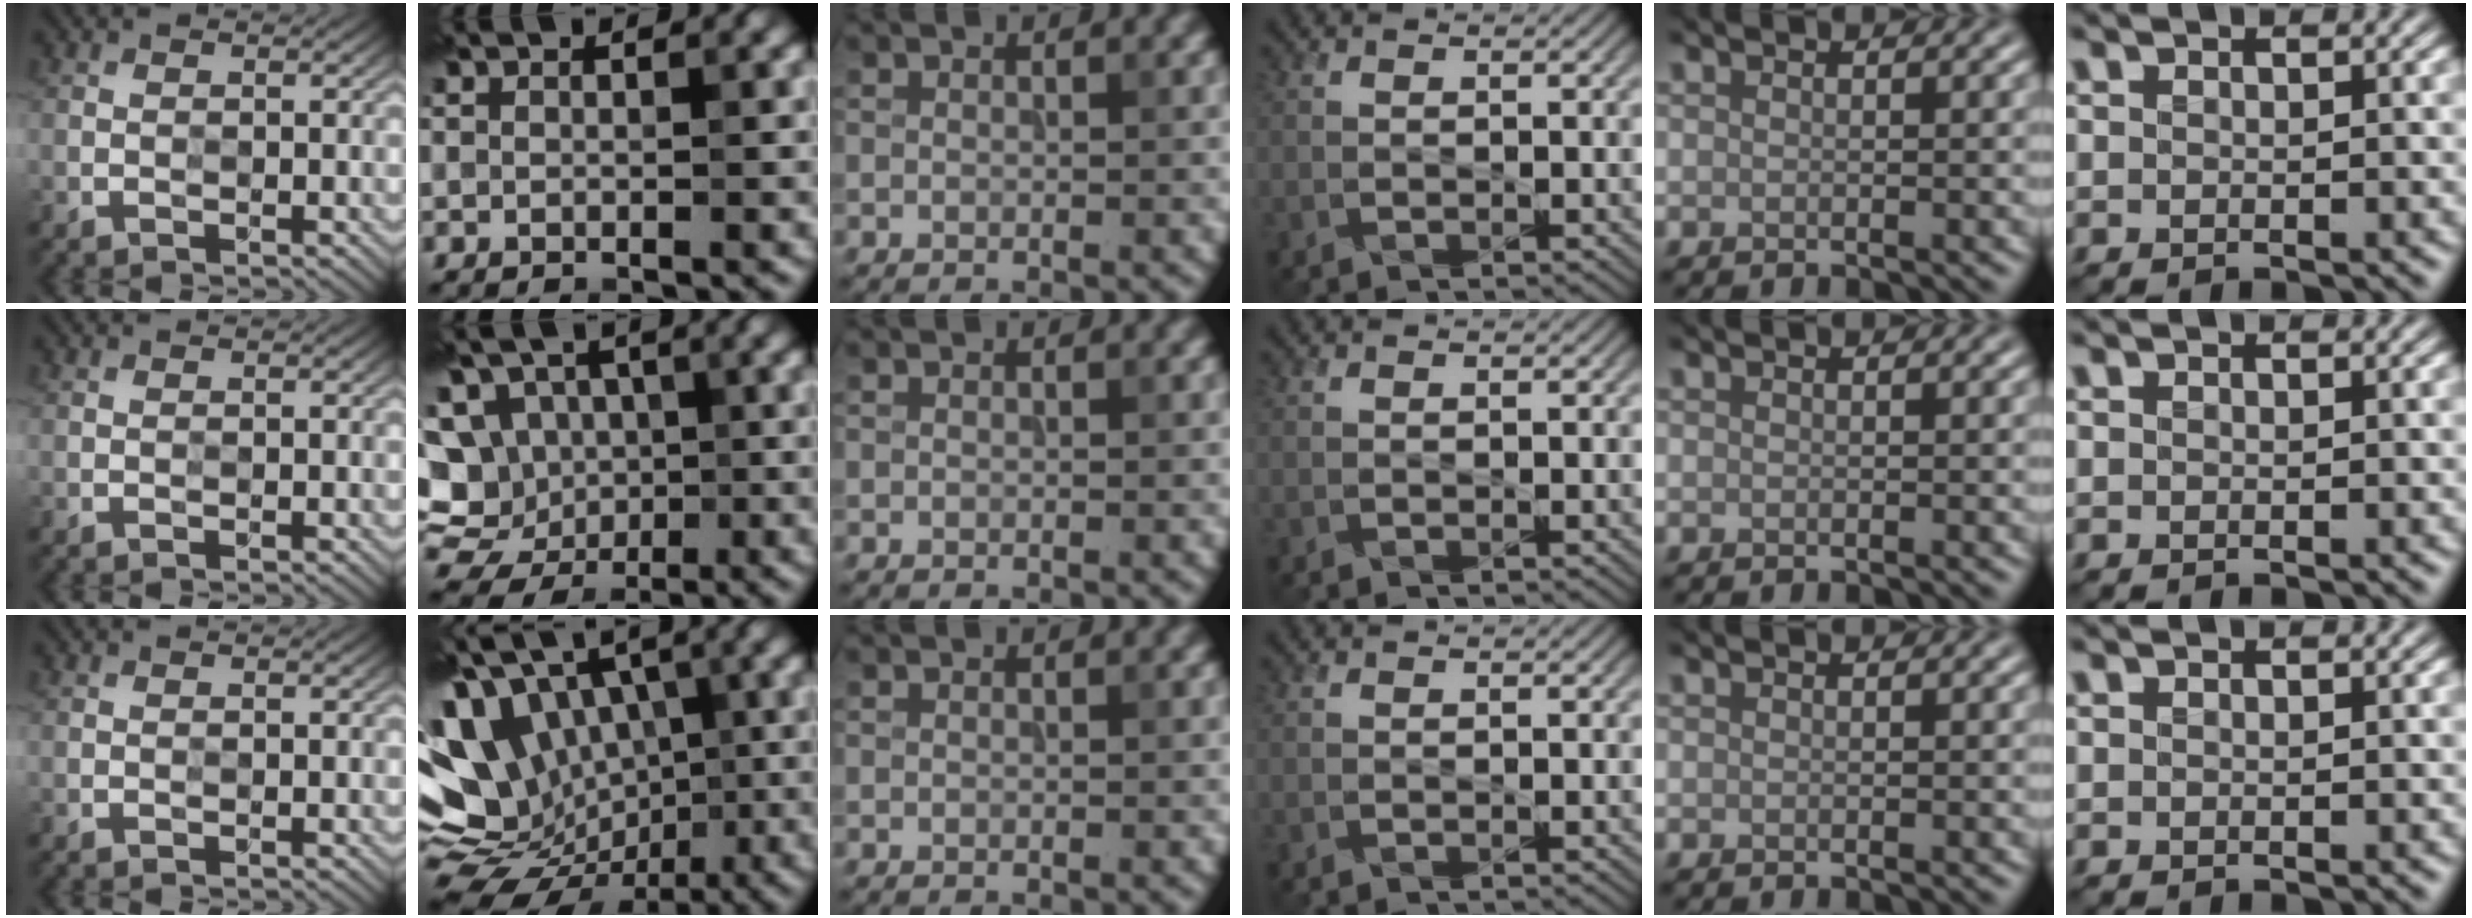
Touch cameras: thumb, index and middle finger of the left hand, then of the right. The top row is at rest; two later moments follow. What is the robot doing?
{"motion": "press", "object": "sticky note"}